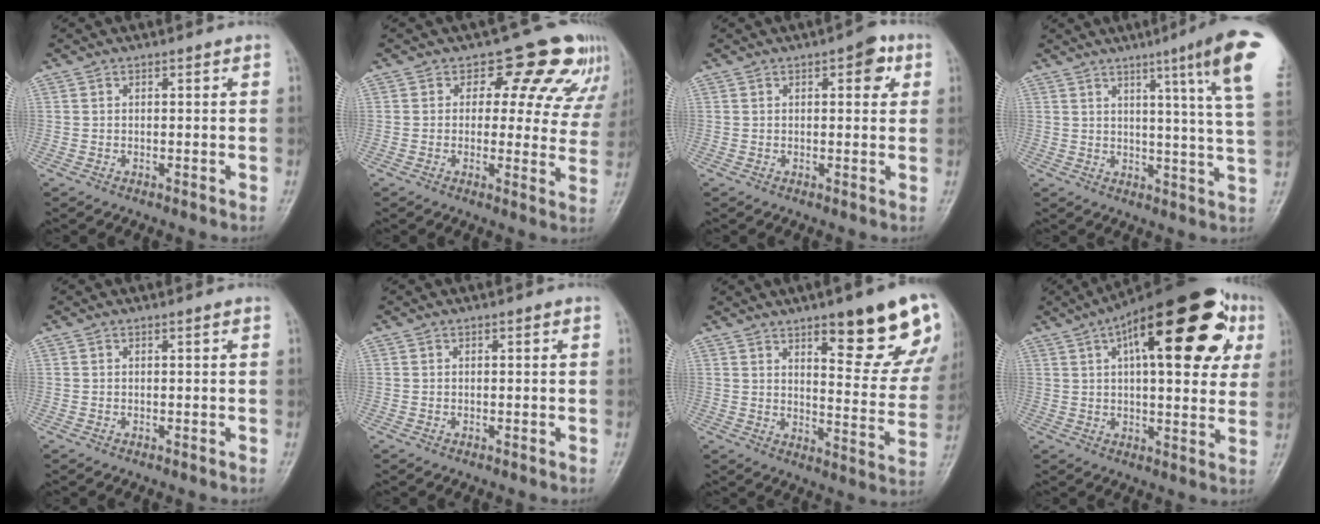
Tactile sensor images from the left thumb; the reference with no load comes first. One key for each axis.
{"total": 12.2, "fx": 8.0, "fy": 7.4, "fz": 5.5, "tx": -0.004, "ty": -0.031, "tz": 0.073}
{"total": 4.7, "fx": 1.8, "fy": 2.3, "fz": 3.7, "tx": -0.027, "ty": 0.001, "tz": 0.013}
{"total": 15.3, "fx": 7.4, "fy": 0.1, "fz": 13.5, "tx": -0.175, "ty": -0.034, "tz": 0.083}
{"total": 0.0}
{"total": 0.0}
{"total": 18.8, "fx": 10.7, "fy": 5.3, "fz": 14.5, "tx": -0.147, "ty": -0.059, "tz": 0.146}
{"total": 27.3, "fx": 10.2, "fy": 11.0, "fz": 22.9, "tx": -0.306, "ty": 0.026, "tz": 0.139}